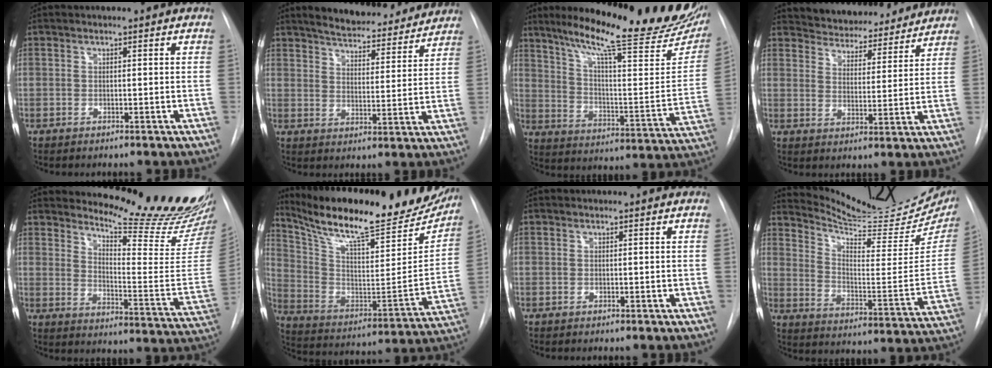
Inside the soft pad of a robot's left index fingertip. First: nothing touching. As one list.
[{"total": 16.4, "force": [15.0, 3.7, 5.3], "torque": [-0.064, -0.011, 0.197]}, {"total": 28.1, "force": [22.0, 3.6, 17.1], "torque": [-0.254, -0.044, 0.296]}, {"total": 15.2, "force": [14.3, 4.1, 3.0], "torque": [-0.030, -0.001, 0.193]}, {"total": 20.6, "force": [19.6, 0.0, 6.4], "torque": [-0.100, -0.144, 0.245]}, {"total": 29.2, "force": [24.4, 6.6, 14.7], "torque": [-0.246, -0.035, 0.352]}, {"total": 0.0}, {"total": 25.1, "force": [22.6, 4.1, 10.0], "torque": [-0.150, -0.083, 0.299]}]